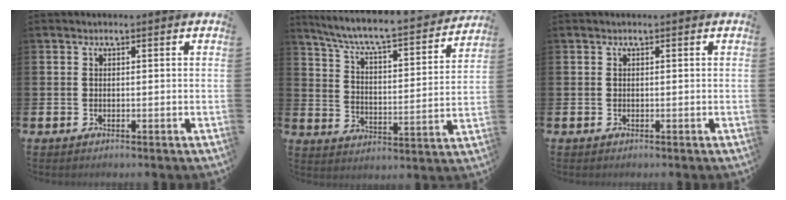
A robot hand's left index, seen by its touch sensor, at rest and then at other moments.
{"total": 7.0, "force": [6.4, 0.6, 2.8], "torque": [-0.089, -0.051, 0.105]}
{"total": 0.0}